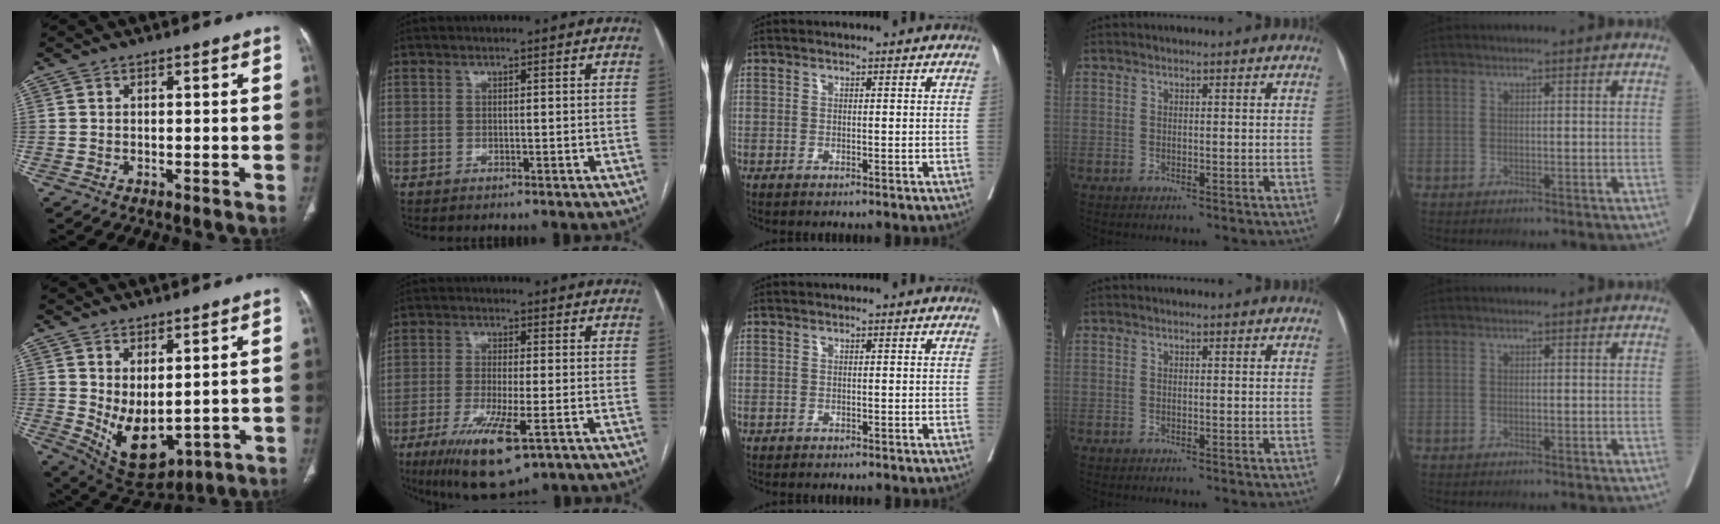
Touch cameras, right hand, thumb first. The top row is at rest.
{"thumb": {"total": 10.1, "force": [0.5, 5.4, 8.5], "torque": [-0.132, -0.024, 0.041]}, "index": {"total": 11.0, "force": [-5.4, 2.0, 9.4], "torque": [-0.174, -0.030, -0.086]}}